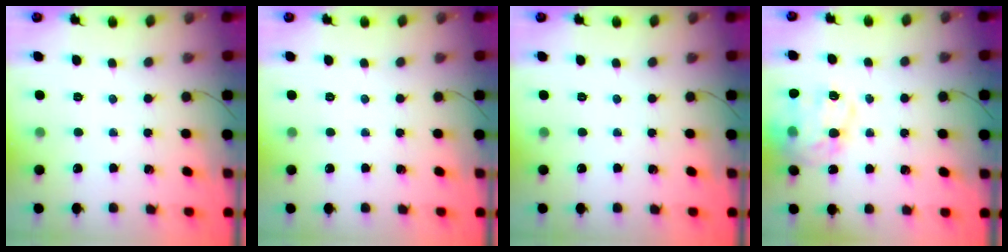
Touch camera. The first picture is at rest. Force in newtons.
{"total": 0.0}
{"total": 0.0}
{"total": 15.1, "press": 14.9, "slide": 2.5}